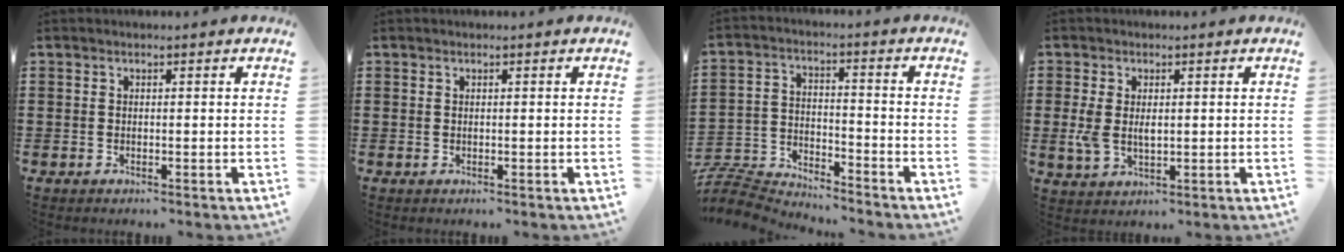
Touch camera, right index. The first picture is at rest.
{"total": 0.0}
{"total": 6.2, "force": [-6.1, 1.0, 0.6], "torque": [-0.033, 0.000, -0.131]}
{"total": 3.9, "force": [0.2, 2.3, 3.2], "torque": [-0.071, 0.005, 0.001]}